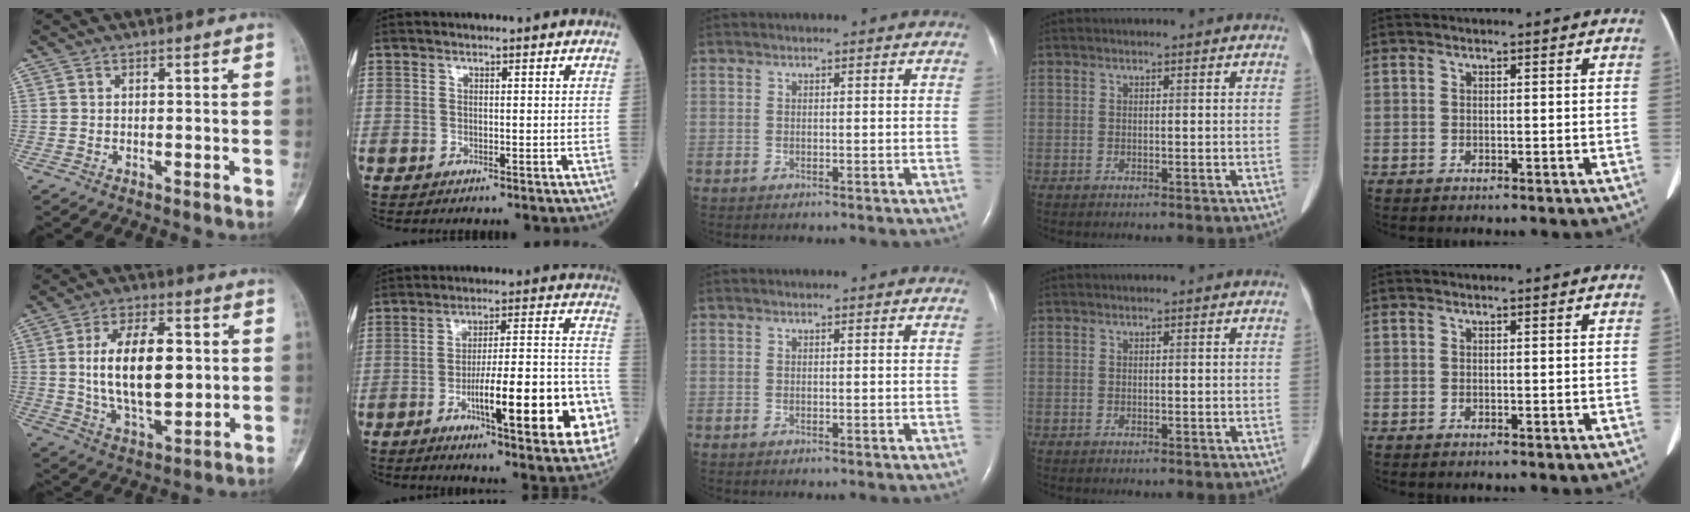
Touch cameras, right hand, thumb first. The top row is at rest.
{"thumb": {"total": 17.4, "force": [1.5, 8.9, 14.9], "torque": [-0.232, -0.005, 0.031]}, "index": {"total": 19.8, "force": [-6.8, 2.7, 18.4], "torque": [-0.224, 0.010, -0.090]}}